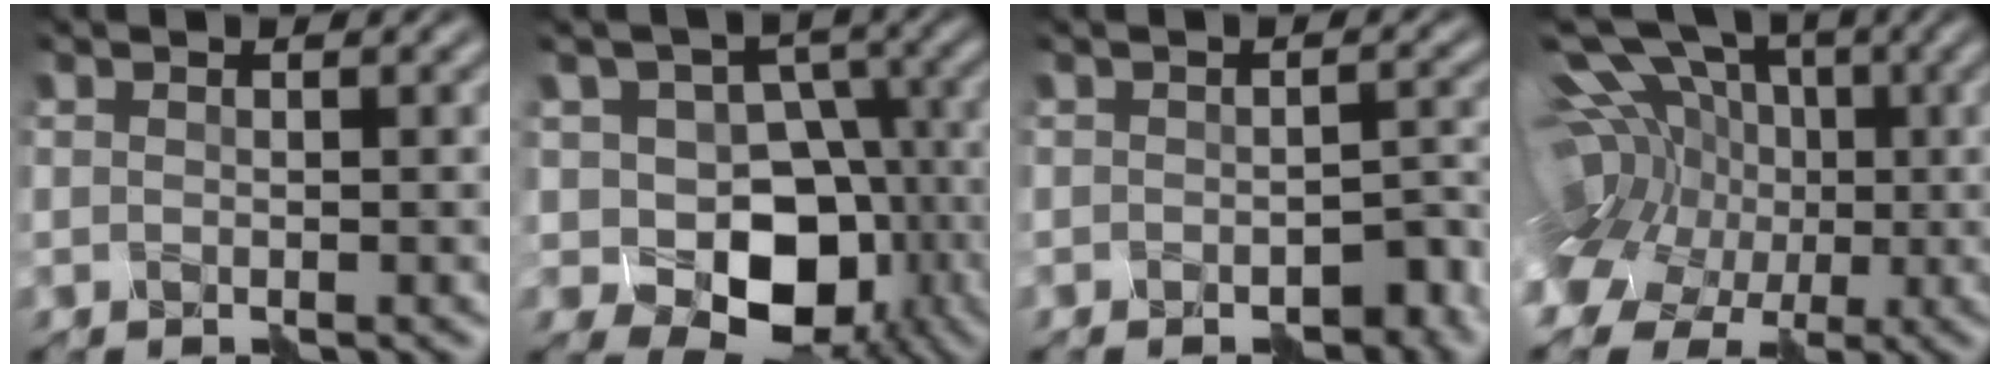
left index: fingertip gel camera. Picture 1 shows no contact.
{"total": 8.0, "force": [-2.6, 6.1, 4.4], "torque": [-0.052, -0.009, -0.053]}
{"total": 2.7, "force": [-1.8, 1.4, 1.4], "torque": [-0.010, -0.005, -0.026]}
{"total": 15.8, "force": [1.9, 12.2, 9.9], "torque": [-0.199, 0.023, 0.007]}